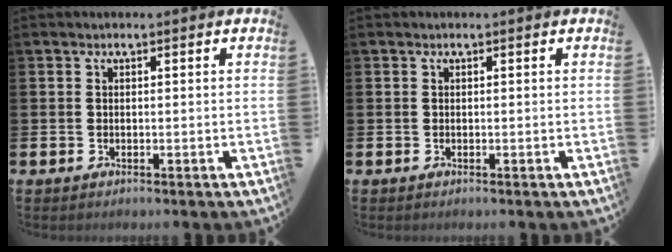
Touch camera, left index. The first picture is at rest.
{"total": 0.0}